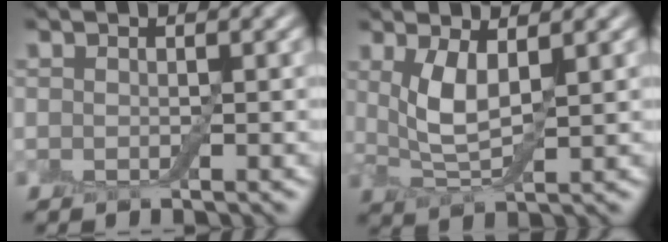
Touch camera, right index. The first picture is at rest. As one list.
[{"total": 4.2, "force": [1.2, 1.4, 3.8], "torque": [-0.087, -0.005, 0.027]}]